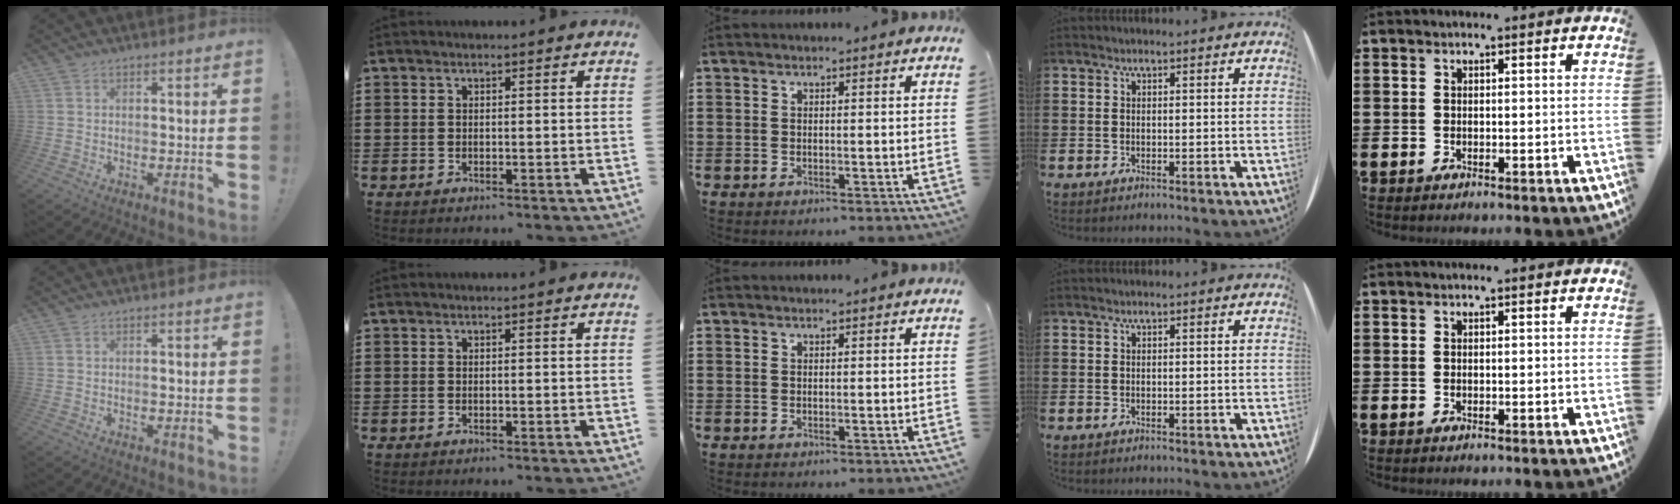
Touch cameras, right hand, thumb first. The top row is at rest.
{}